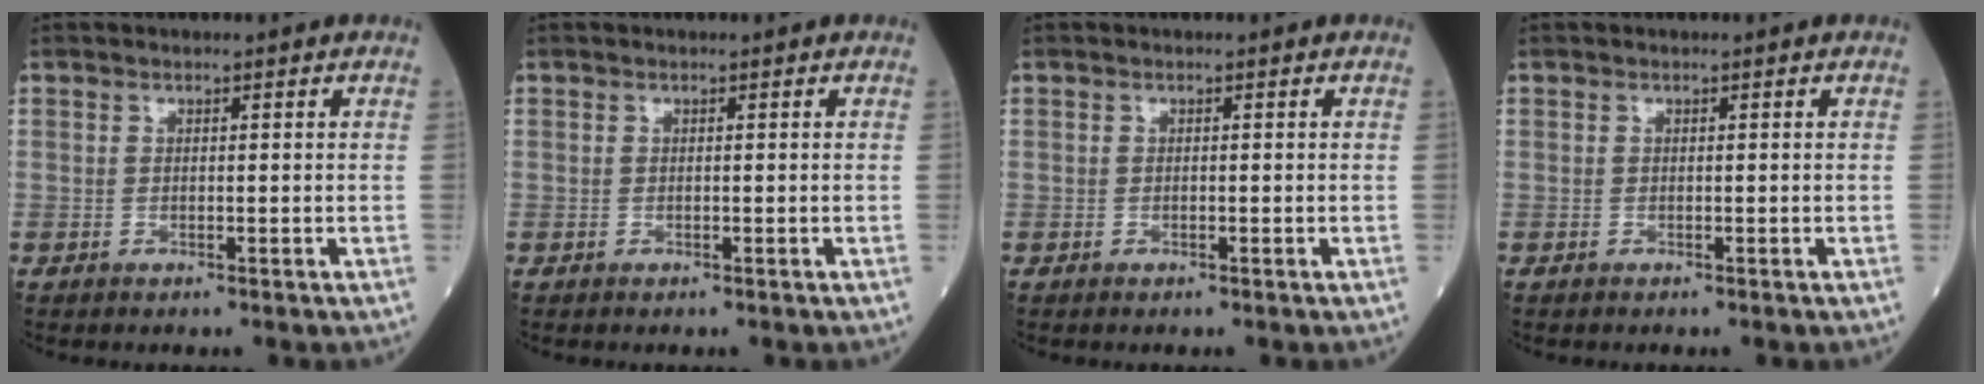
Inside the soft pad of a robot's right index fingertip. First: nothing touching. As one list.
[{"total": 0.0}, {"total": 0.0}, {"total": 0.0}]